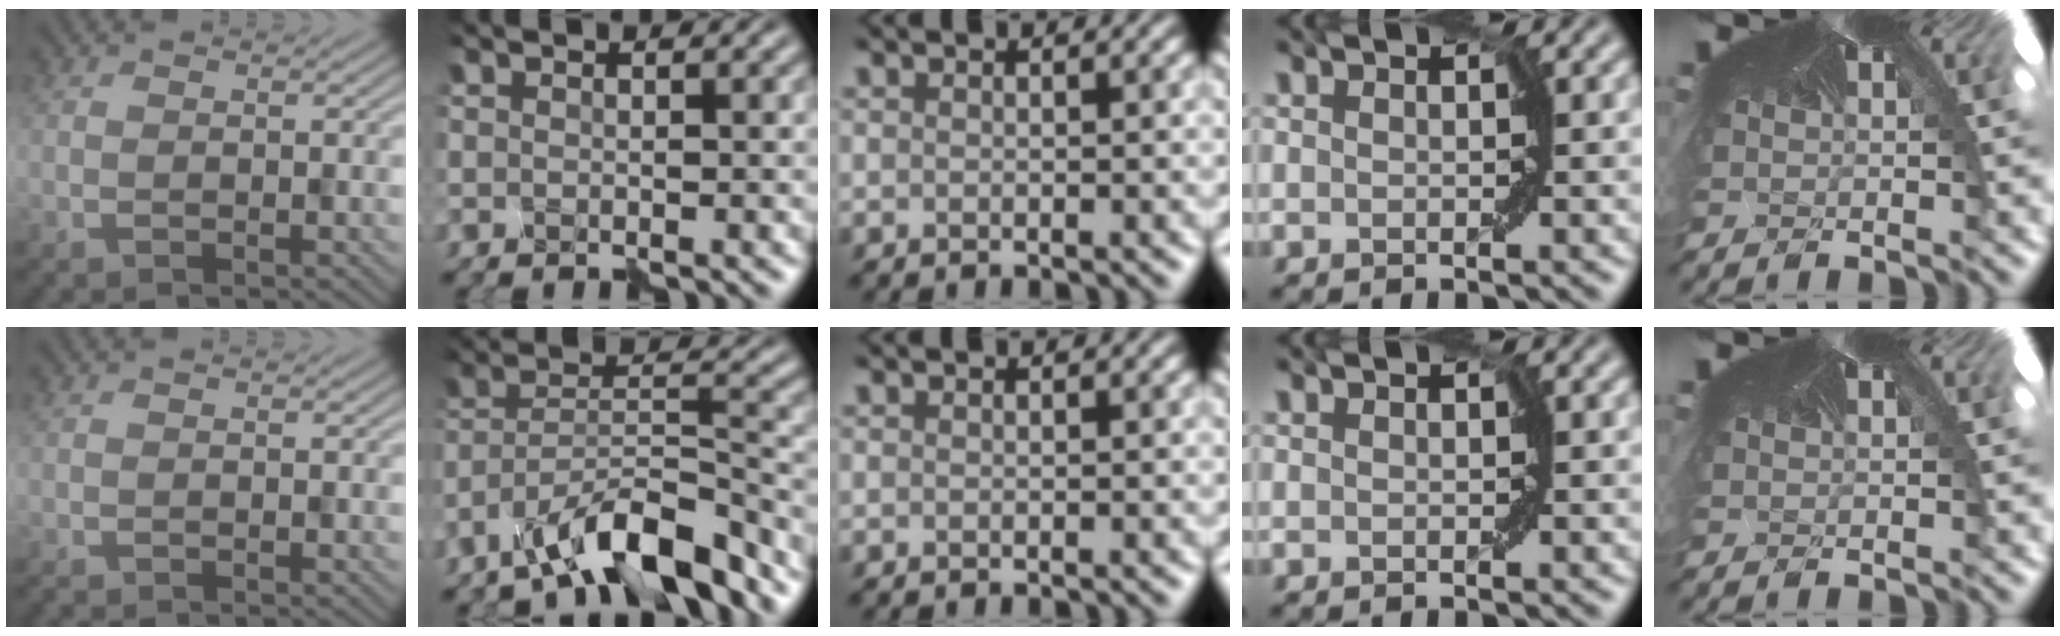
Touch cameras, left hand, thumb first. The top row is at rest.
{"thumb": {"total": 0.8, "force": [-0.7, 0.0, -0.1], "torque": [0.001, -0.002, -0.012]}, "index": {"total": 9.8, "force": [-7.3, 2.8, 6.0], "torque": [-0.093, 0.008, -0.133]}}